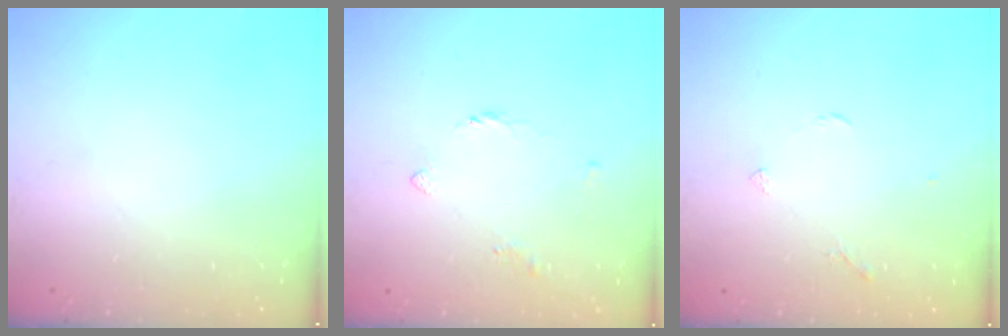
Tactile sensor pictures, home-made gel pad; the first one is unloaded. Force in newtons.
{"total": 3.2, "press": 3.2, "slide": 0.5}
{"total": 3.3, "press": 3.2, "slide": 0.7}